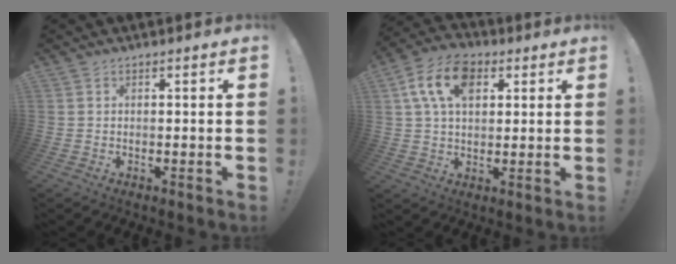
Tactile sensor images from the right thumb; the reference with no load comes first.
{"total": 13.3, "force": [4.8, 8.8, 8.7], "torque": [-0.153, 0.004, 0.091]}